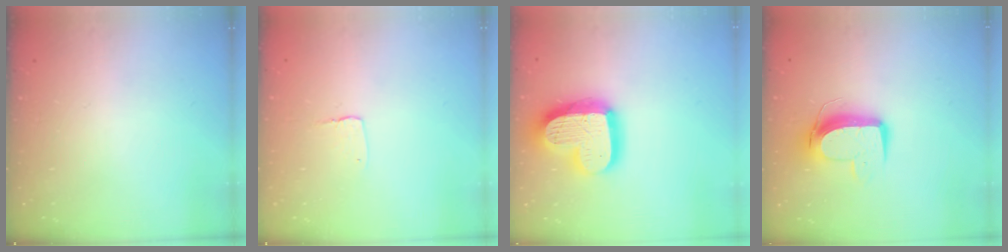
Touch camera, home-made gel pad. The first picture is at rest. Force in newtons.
{"total": 2.9, "press": 2.9, "slide": 0.2}
{"total": 19.5, "press": 19.4, "slide": 1.7}
{"total": 10.6, "press": 10.6, "slide": 0.9}